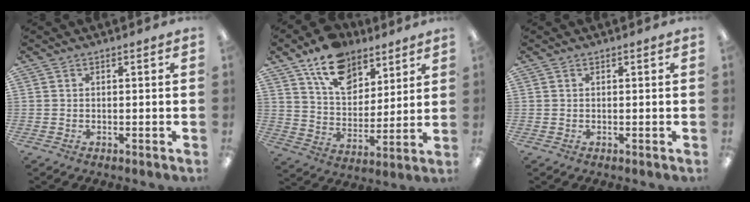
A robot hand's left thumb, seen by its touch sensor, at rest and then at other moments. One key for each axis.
{"total": 14.5, "fx": 10.4, "fy": 8.1, "fz": 6.0, "tx": -0.096, "ty": -0.055, "tz": 0.193}
{"total": 0.0}